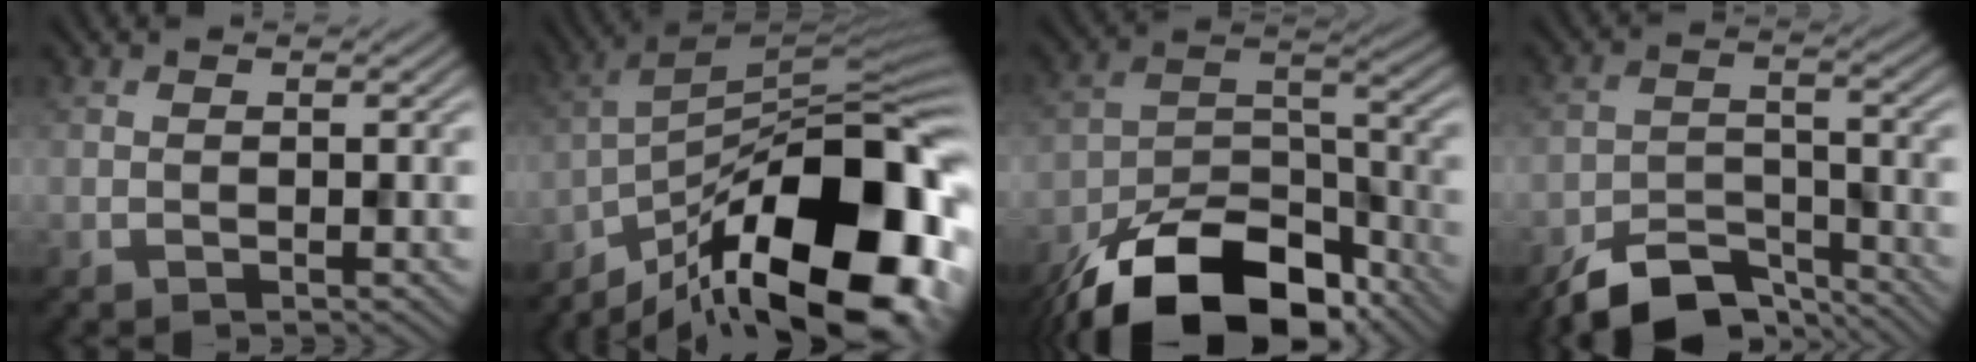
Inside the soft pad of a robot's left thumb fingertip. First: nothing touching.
{"total": 19.8, "force": [-11.6, 6.9, 14.5], "torque": [-0.214, -0.005, -0.203]}
{"total": 17.4, "force": [-12.3, 8.3, 9.1], "torque": [-0.194, -0.038, -0.201]}
{"total": 8.0, "force": [-6.5, 3.1, 3.4], "torque": [-0.059, -0.007, -0.124]}